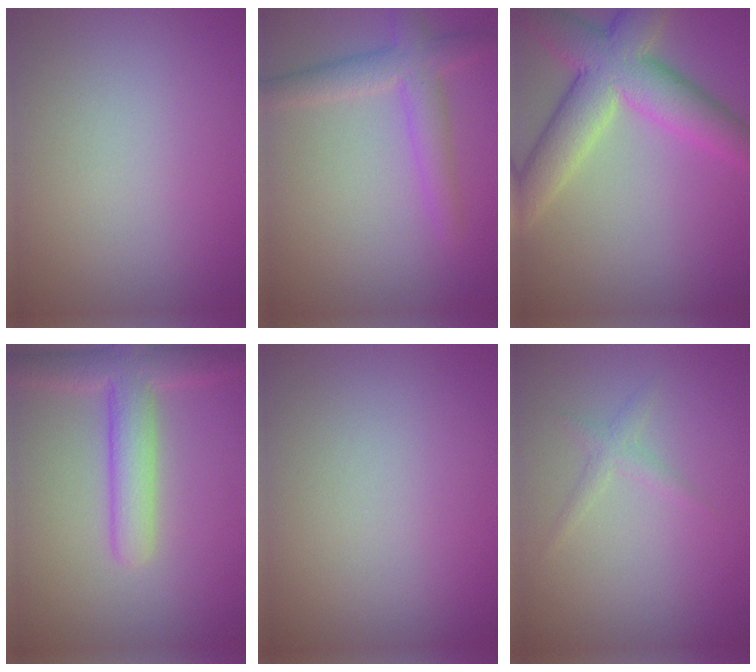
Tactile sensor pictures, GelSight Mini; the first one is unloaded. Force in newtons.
{"total": 3.8, "press": 3.8, "slide": 0.2}
{"total": 8.6, "press": 8.6, "slide": 0.7}
{"total": 5.1, "press": 5.0, "slide": 0.5}
{"total": 0.0}
{"total": 1.2, "press": 1.2, "slide": 0.1}